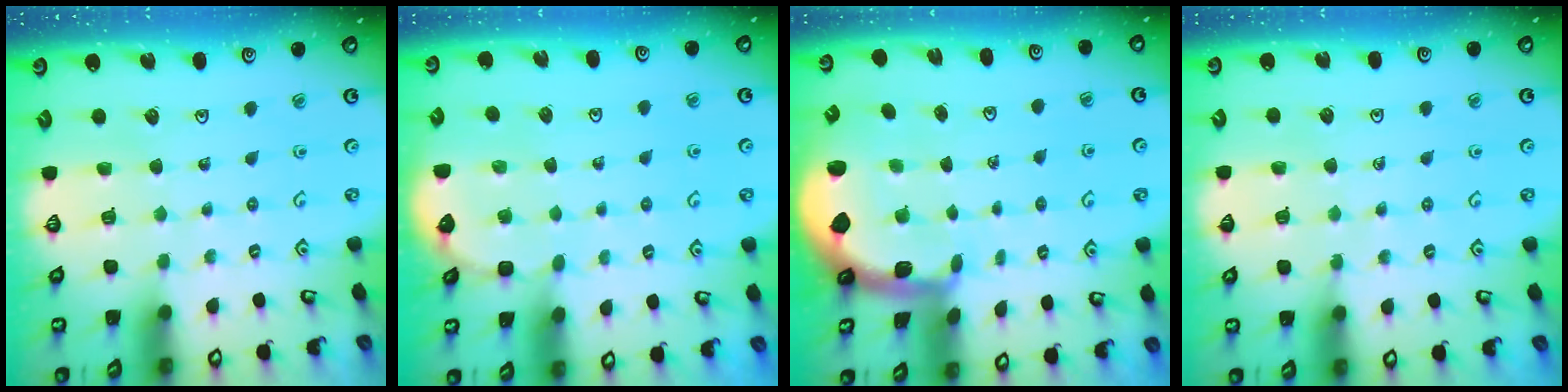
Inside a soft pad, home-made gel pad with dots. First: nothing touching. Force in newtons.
{"total": 3.2, "press": 3.2, "slide": 0.2}
{"total": 1.7, "press": 1.6, "slide": 0.4}
{"total": 4.0, "press": 3.9, "slide": 0.9}